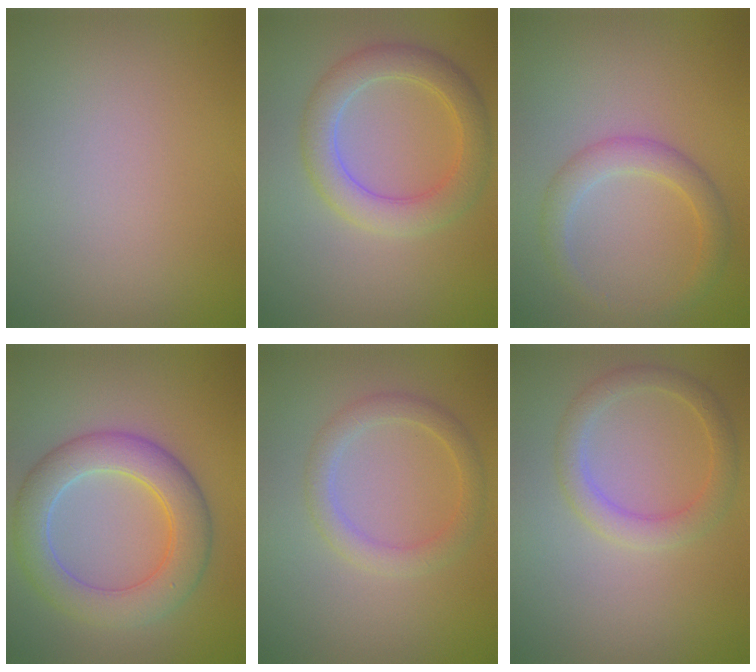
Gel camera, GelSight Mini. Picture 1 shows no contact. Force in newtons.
{"total": 4.4, "press": 4.4, "slide": 0.4}
{"total": 2.7, "press": 2.7, "slide": 0.1}
{"total": 6.2, "press": 6.2, "slide": 0.5}
{"total": 2.6, "press": 2.6, "slide": 0.2}
{"total": 2.7, "press": 2.7, "slide": 0.1}